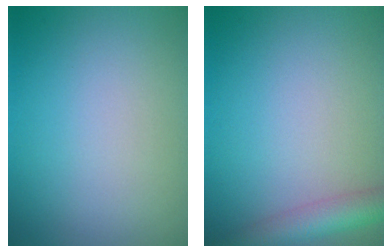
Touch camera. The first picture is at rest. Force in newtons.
{"total": 4.0, "press": 4.0, "slide": 0.2}